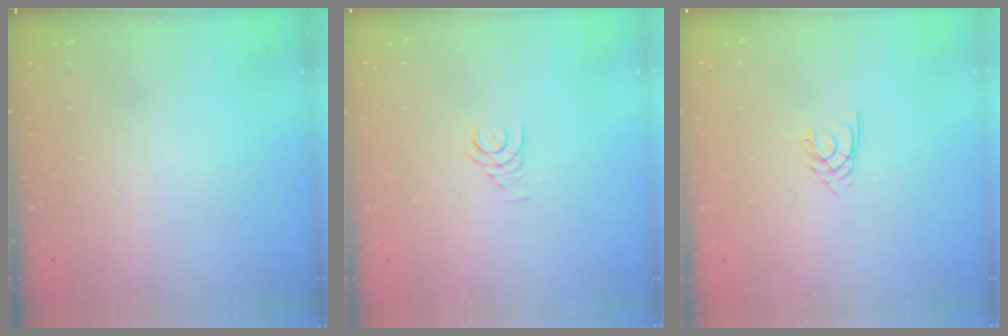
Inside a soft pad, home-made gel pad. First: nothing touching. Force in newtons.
{"total": 1.4, "press": 1.4, "slide": 0.2}
{"total": 1.9, "press": 1.9, "slide": 0.2}